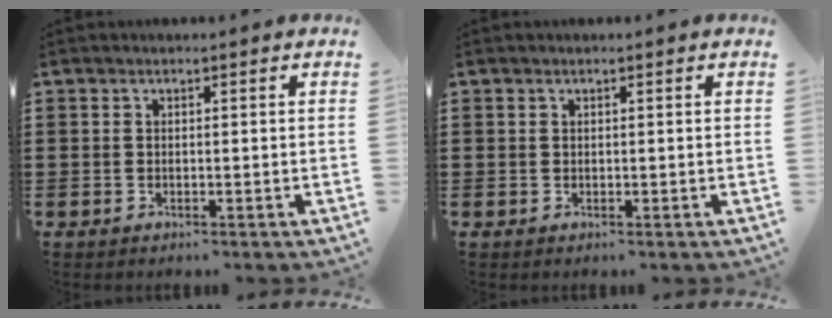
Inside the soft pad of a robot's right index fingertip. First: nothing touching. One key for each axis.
{"total": 0.0}